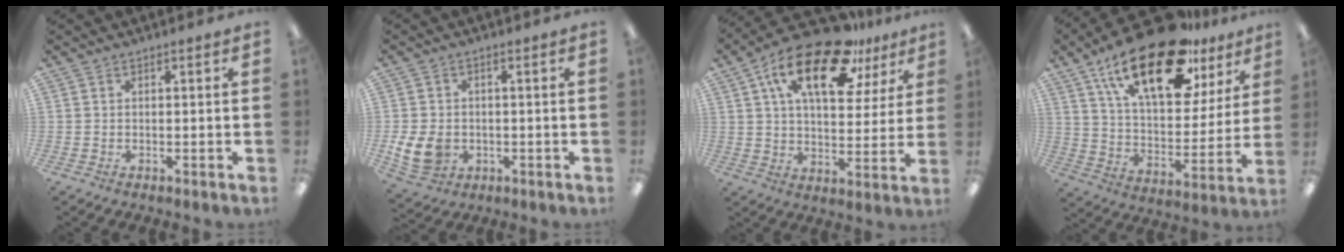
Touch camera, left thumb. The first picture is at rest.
{"total": 7.9, "force": [-1.2, 6.3, 4.5], "torque": [-0.094, 0.004, -0.022]}
{"total": 20.7, "force": [11.8, 8.9, 14.5], "torque": [-0.245, -0.047, 0.196]}
{"total": 25.8, "force": [16.5, 10.7, 16.6], "torque": [-0.269, -0.090, 0.281]}